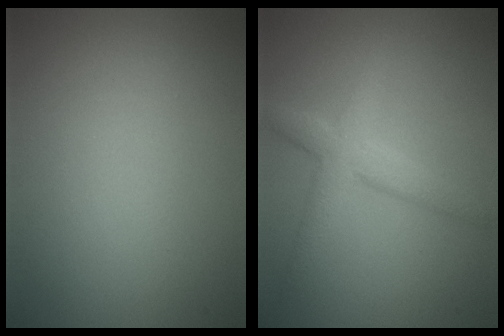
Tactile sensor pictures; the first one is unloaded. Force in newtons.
{"total": 3.5, "press": 3.5, "slide": 0.2}